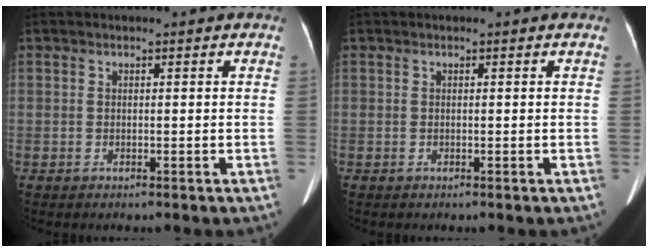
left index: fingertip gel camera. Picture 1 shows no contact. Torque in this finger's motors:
{"motor_torque": [0.00, 0.00, 0.00, 0.00]}